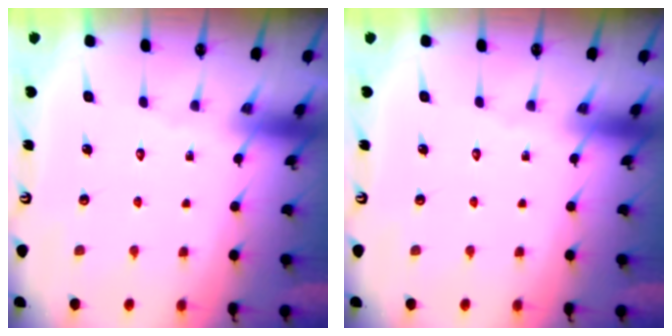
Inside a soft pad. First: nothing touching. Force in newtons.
{"total": 0.0}